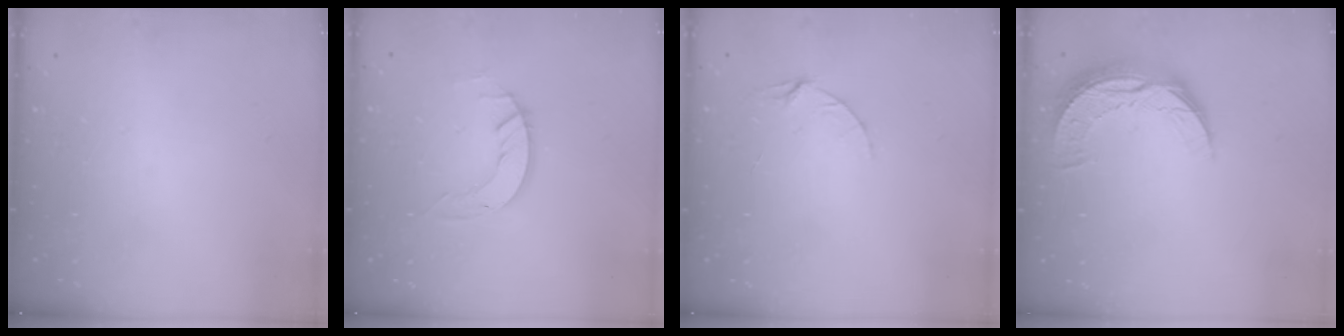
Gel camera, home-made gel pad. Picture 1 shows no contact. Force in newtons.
{"total": 4.1, "press": 4.1, "slide": 0.1}
{"total": 3.7, "press": 3.7, "slide": 0.4}
{"total": 8.9, "press": 8.9, "slide": 0.6}